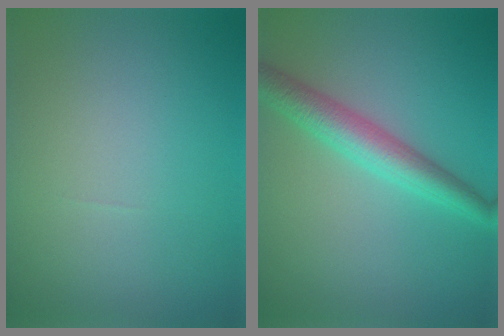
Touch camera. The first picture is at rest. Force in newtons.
{"total": 4.3, "press": 4.3, "slide": 0.0}